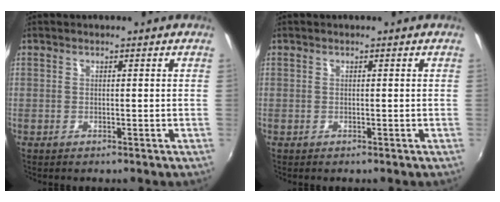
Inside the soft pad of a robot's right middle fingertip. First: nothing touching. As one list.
[{"total": 0.0}]